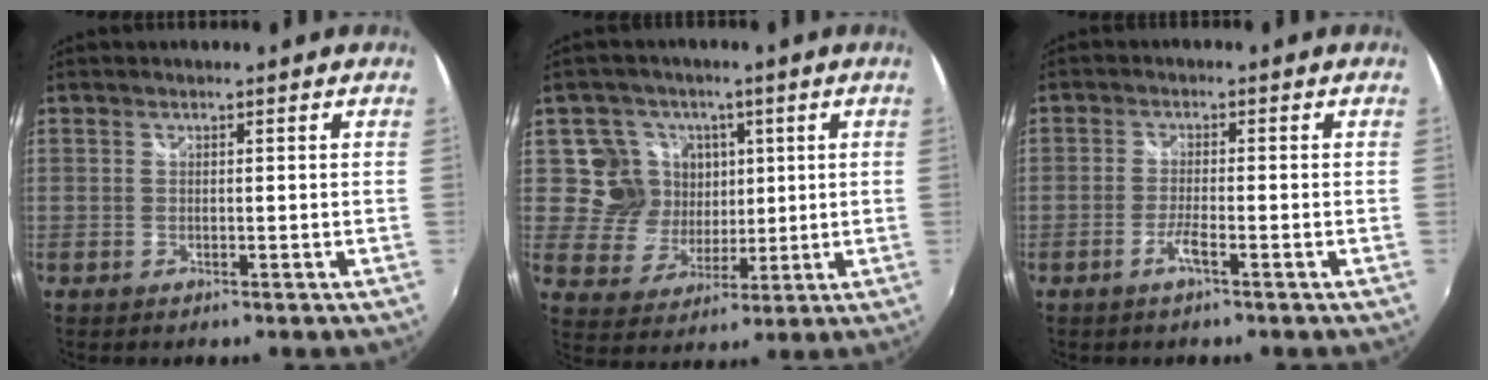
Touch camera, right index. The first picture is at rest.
{"total": 9.5, "force": [2.9, 8.9, 1.6], "torque": [-0.050, 0.008, 0.052]}
{"total": 2.7, "force": [-1.5, 0.0, 2.2], "torque": [-0.052, -0.002, -0.034]}